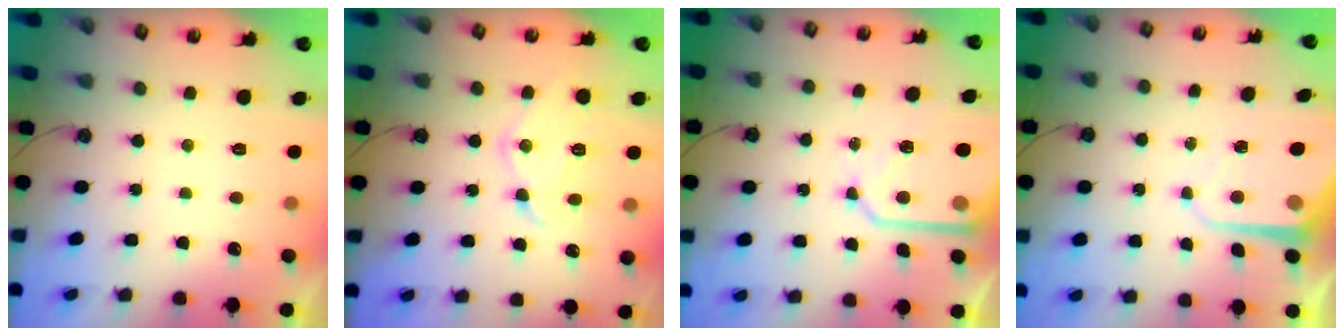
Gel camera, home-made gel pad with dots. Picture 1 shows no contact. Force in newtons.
{"total": 14.7, "press": 14.7, "slide": 1.0}
{"total": 13.0, "press": 12.9, "slide": 1.3}
{"total": 8.5, "press": 8.4, "slide": 0.6}